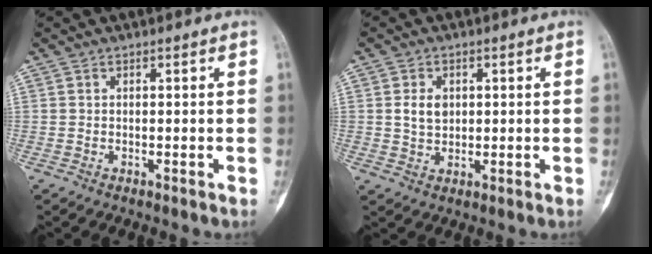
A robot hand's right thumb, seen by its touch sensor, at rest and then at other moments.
{"total": 4.1, "force": [0.8, 3.0, 2.6], "torque": [-0.026, -0.001, 0.018]}